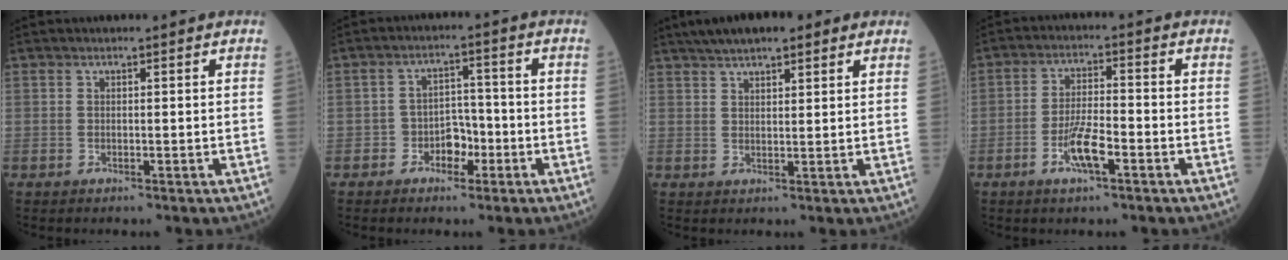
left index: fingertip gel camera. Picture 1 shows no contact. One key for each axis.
{"total": 4.3, "fx": -2.1, "fy": 2.8, "fz": 2.4, "tx": -0.033, "ty": 0.013, "tz": -0.040}
{"total": 9.2, "fx": 6.7, "fy": 2.6, "fz": 5.8, "tx": -0.088, "ty": 0.038, "tz": 0.101}
{"total": 5.8, "fx": -2.9, "fy": 1.1, "fz": 5.0, "tx": -0.102, "ty": -0.005, "tz": -0.056}